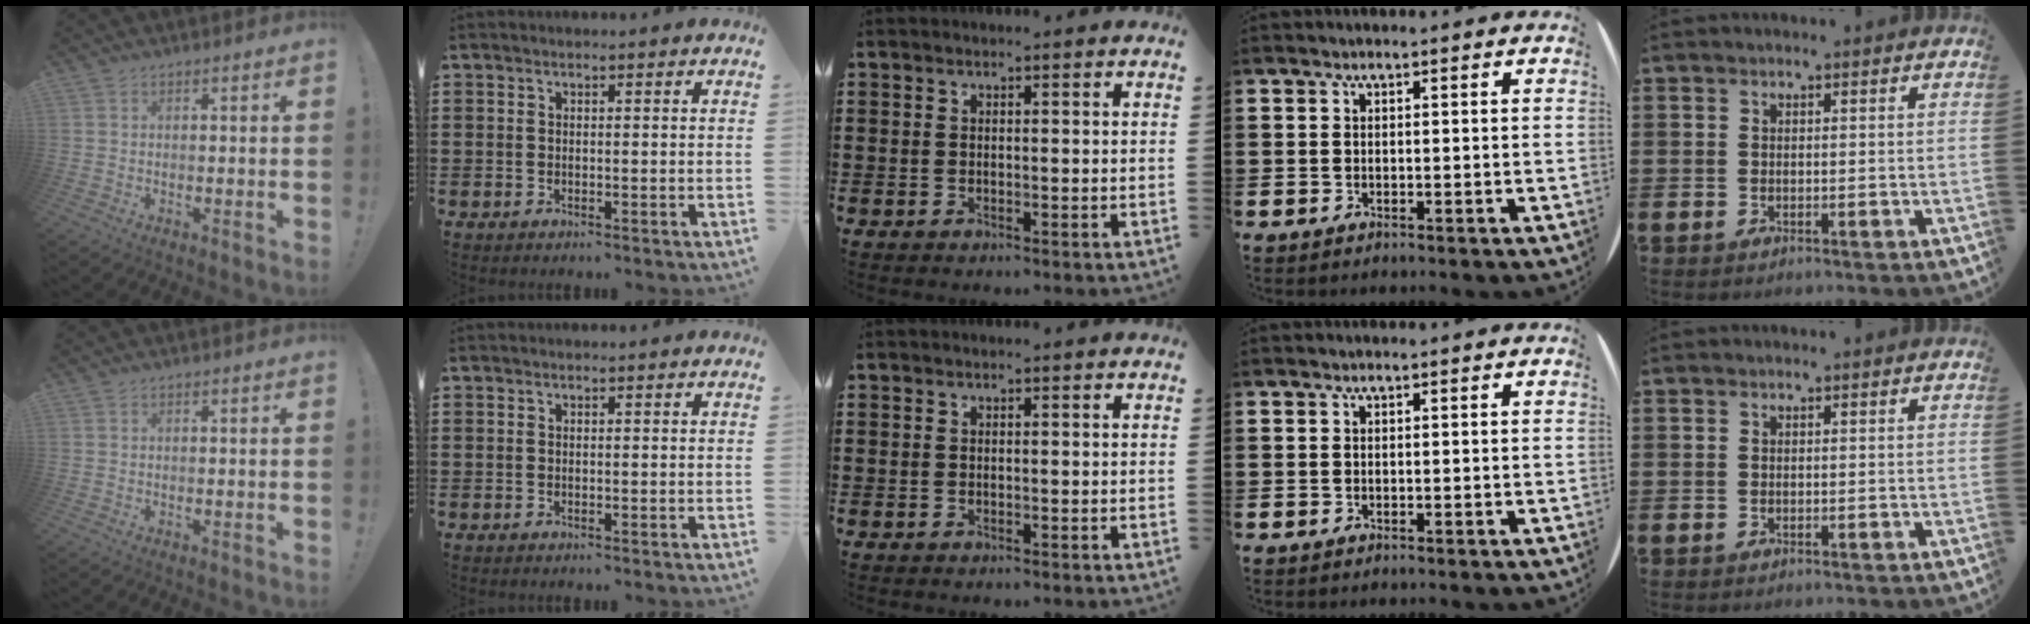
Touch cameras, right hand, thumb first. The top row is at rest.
{}